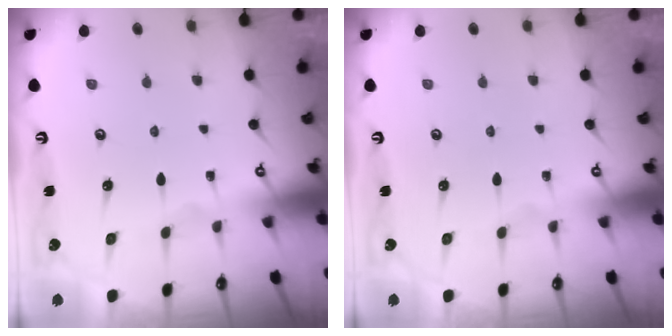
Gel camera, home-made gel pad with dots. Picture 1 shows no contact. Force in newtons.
{"total": 0.0}